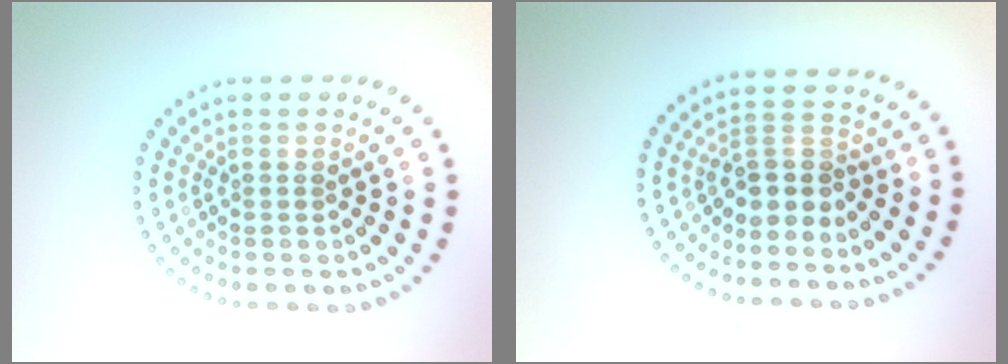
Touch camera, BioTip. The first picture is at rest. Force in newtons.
{"total": 2.7, "press": 2.0, "slide": 1.7}